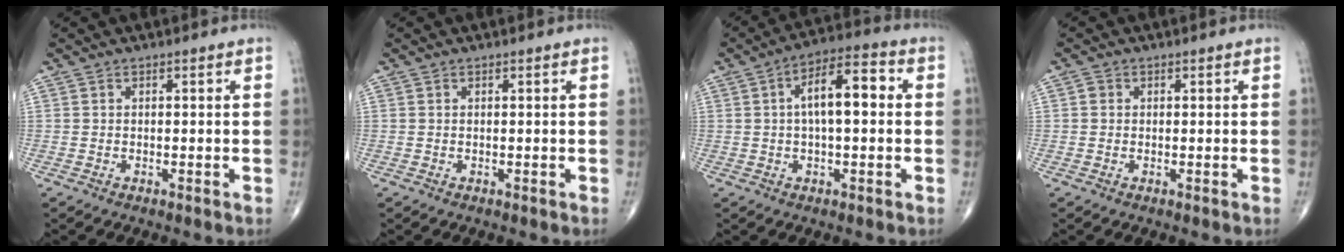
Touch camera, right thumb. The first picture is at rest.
{"total": 0.0}
{"total": 10.6, "force": [1.4, 4.4, 9.6], "torque": [-0.150, 0.028, 0.013]}
{"total": 1.0, "force": [0.1, 1.0, 0.3], "torque": [-0.001, 0.002, 0.000]}